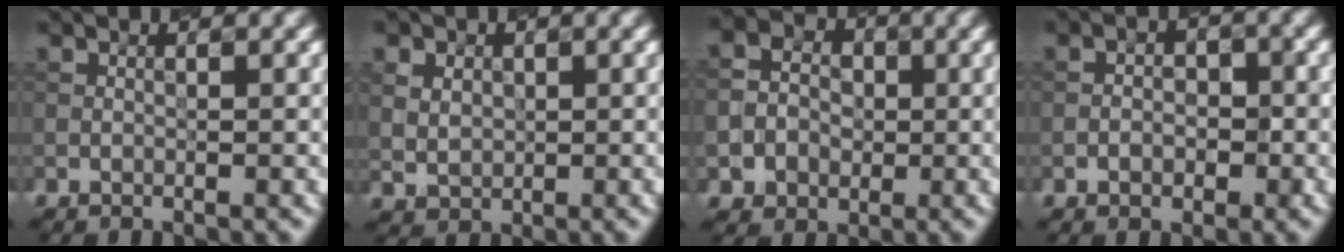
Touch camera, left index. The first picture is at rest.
{"total": 2.4, "force": [1.1, 2.0, 0.6], "torque": [-0.029, 0.012, 0.028]}
{"total": 3.4, "force": [-0.5, 3.3, 0.9], "torque": [-0.008, 0.009, -0.009]}
{"total": 1.6, "force": [-0.8, 1.0, 0.9], "torque": [-0.006, 0.009, -0.012]}